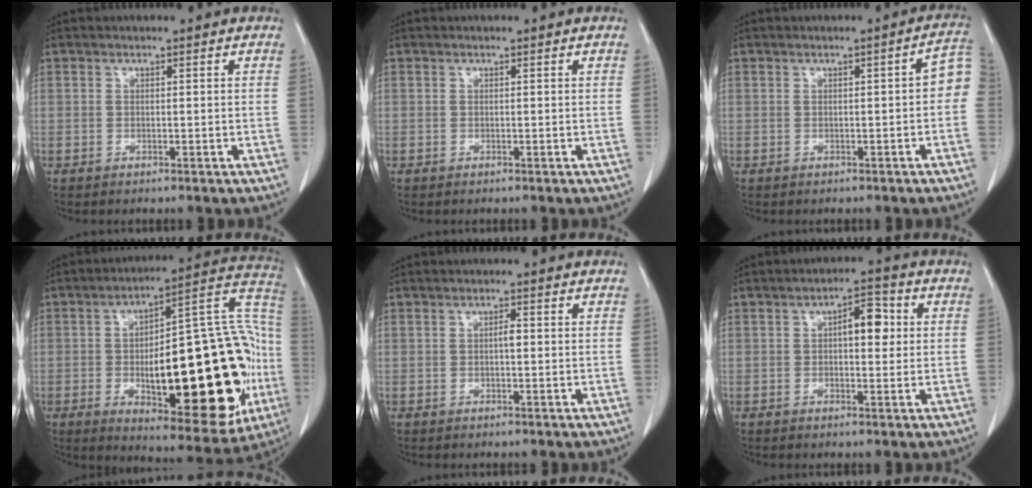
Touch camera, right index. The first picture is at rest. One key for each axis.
{"total": 0.0}
{"total": 4.0, "fx": -0.4, "fy": 1.1, "fz": 3.8, "tx": -0.039, "ty": 0.015, "tz": -0.010}
{"total": 32.6, "fx": -5.5, "fy": 9.8, "fz": 30.6, "tx": -0.377, "ty": 0.026, "tz": -0.066}
{"total": 1.2, "fx": 0.0, "fy": 0.4, "fz": 1.2, "tx": -0.019, "ty": 0.003, "tz": -0.002}
{"total": 5.2, "fx": 0.9, "fy": 2.2, "fz": 4.6, "tx": -0.069, "ty": 0.019, "tz": 0.012}